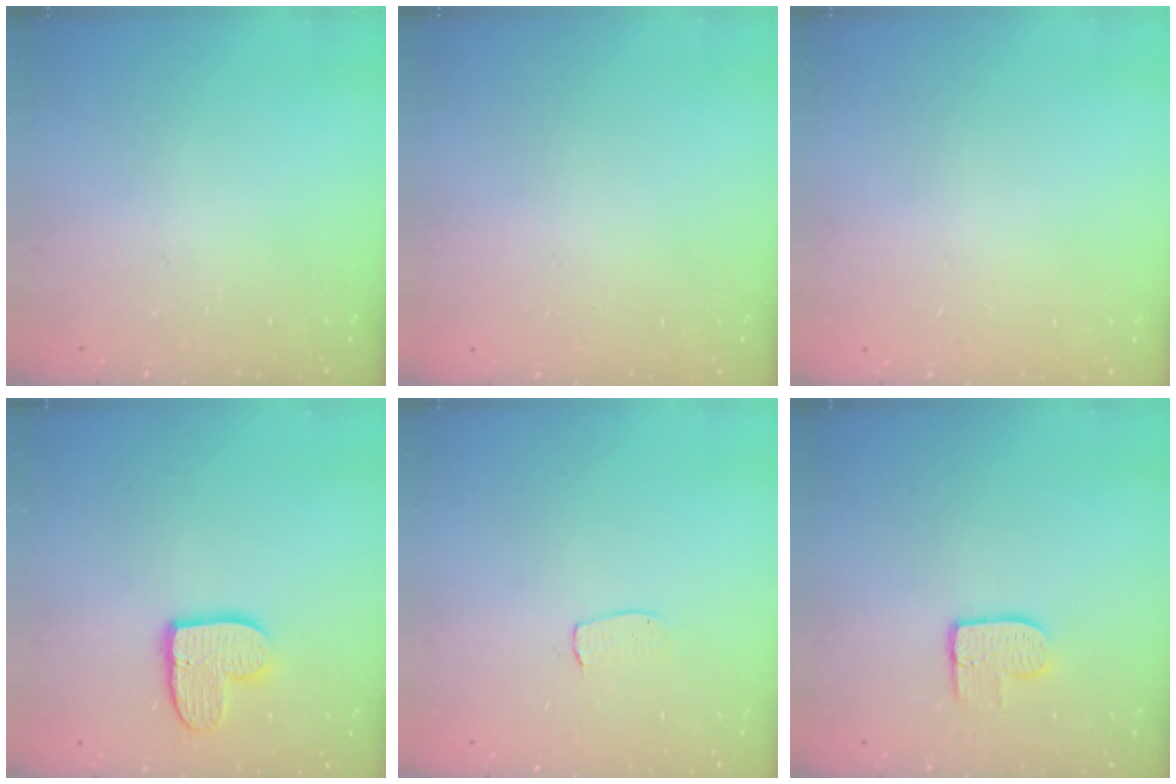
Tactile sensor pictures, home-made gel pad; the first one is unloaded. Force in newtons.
{"total": 0.0}
{"total": 0.0}
{"total": 10.7, "press": 10.7, "slide": 0.8}
{"total": 4.5, "press": 4.5, "slide": 0.3}
{"total": 7.9, "press": 7.9, "slide": 0.5}